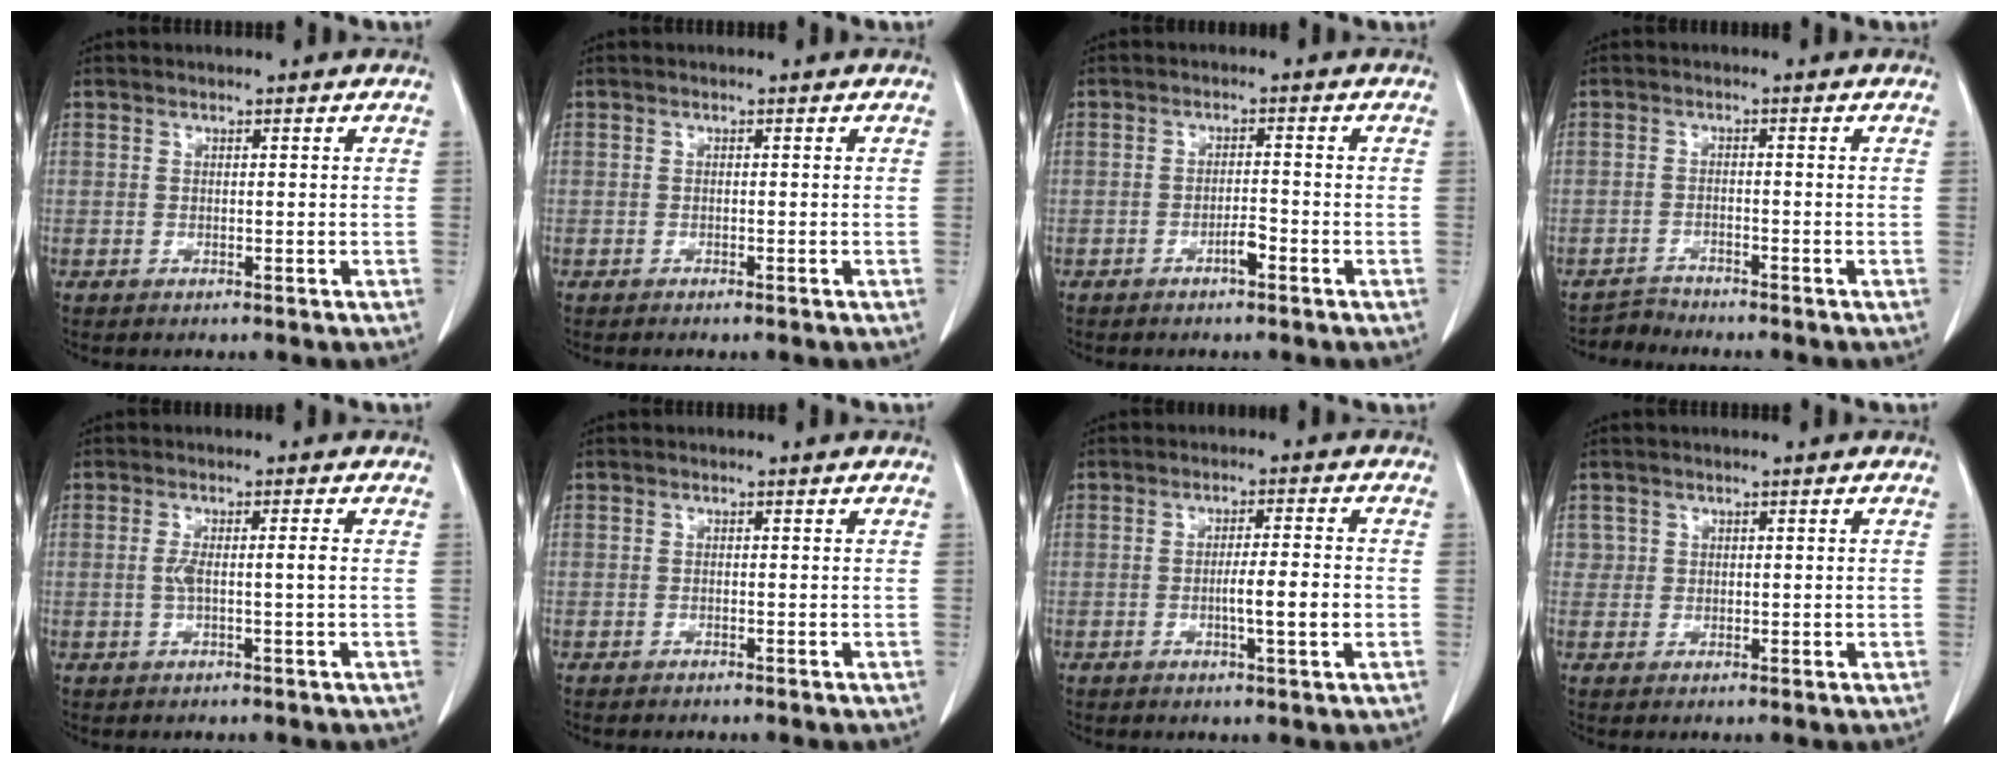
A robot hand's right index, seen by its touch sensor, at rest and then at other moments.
{"total": 0.9, "force": [-0.7, 0.1, 0.5], "torque": [-0.011, -0.002, -0.008]}
{"total": 2.3, "force": [-1.4, 0.4, 1.7], "torque": [-0.029, 0.003, -0.024]}
{"total": 2.2, "force": [-2.1, -0.1, -0.8], "torque": [0.020, -0.010, -0.038]}
{"total": 2.9, "force": [-0.2, 0.0, 2.9], "torque": [-0.056, 0.002, -0.002]}
{"total": 0.6, "force": [-0.5, 0.1, 0.2], "torque": [-0.007, 0.000, -0.011]}
{"total": 5.3, "force": [-1.2, 0.1, 5.2], "torque": [-0.084, -0.002, -0.017]}
{"total": 1.7, "force": [0.6, 1.6, 0.0], "torque": [0.013, 0.001, 0.005]}